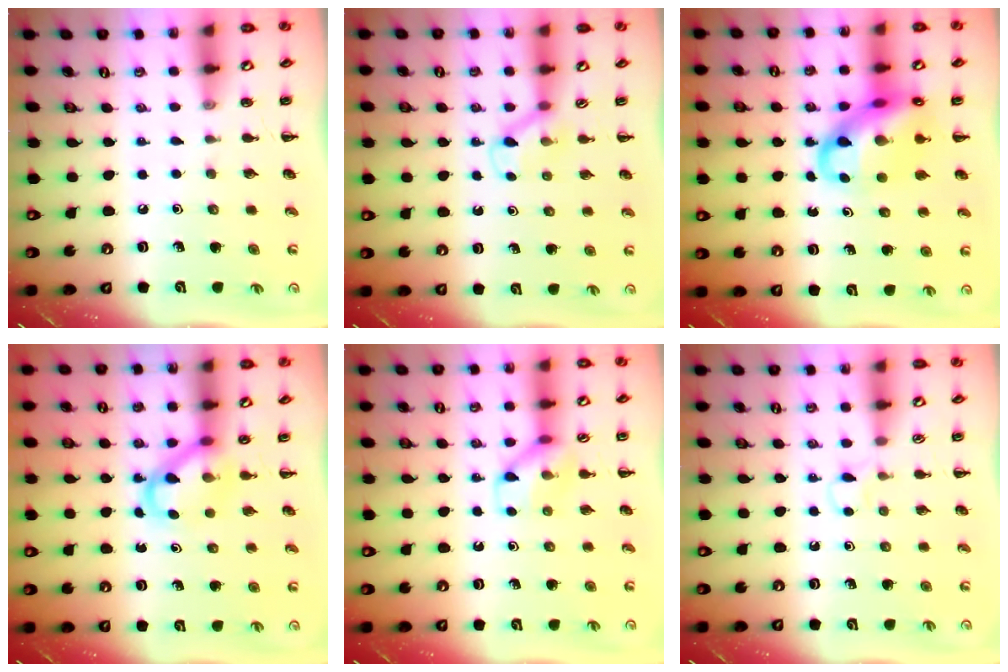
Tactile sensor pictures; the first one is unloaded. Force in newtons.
{"total": 2.9, "press": 2.7, "slide": 1.1}
{"total": 14.7, "press": 14.2, "slide": 3.8}
{"total": 4.6, "press": 4.6, "slide": 0.6}
{"total": 9.6, "press": 9.6, "slide": 0.7}
{"total": 2.8, "press": 2.6, "slide": 1.2}